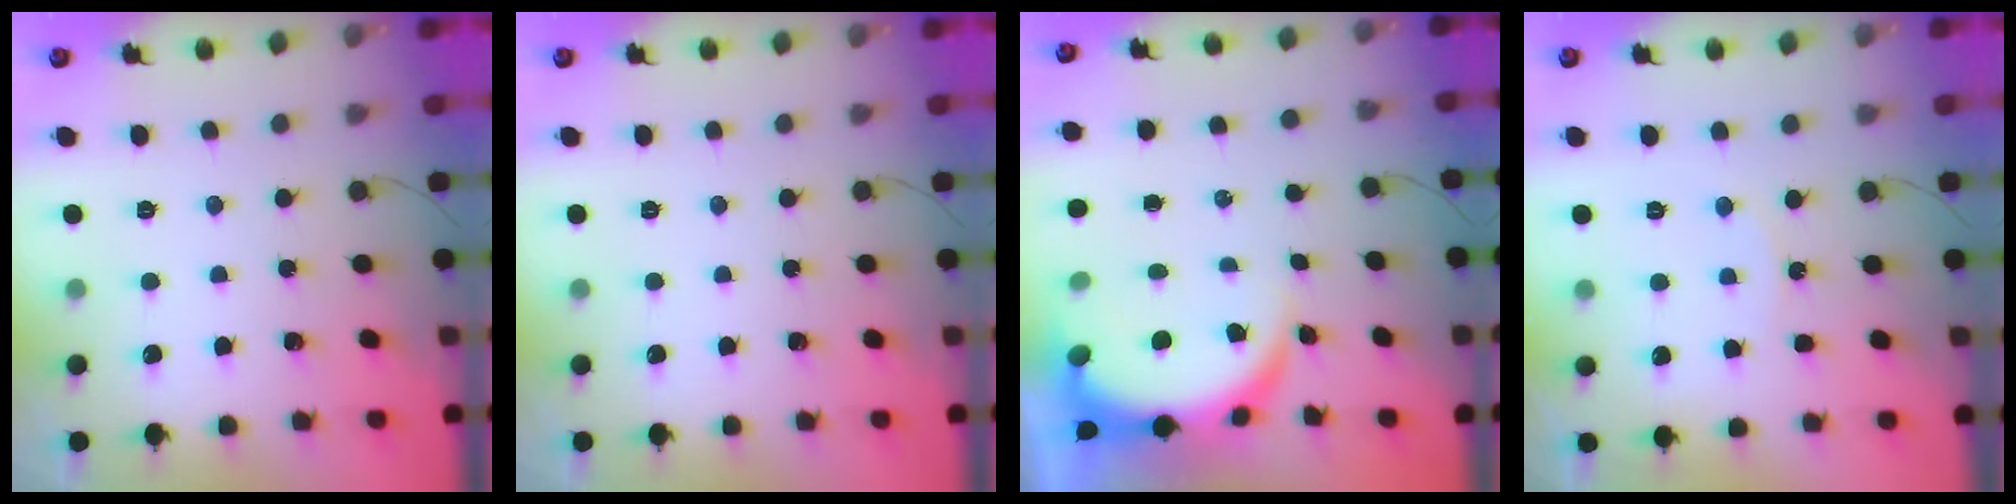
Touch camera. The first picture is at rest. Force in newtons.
{"total": 0.0}
{"total": 6.7, "press": 6.5, "slide": 1.7}
{"total": 6.0, "press": 5.9, "slide": 0.7}